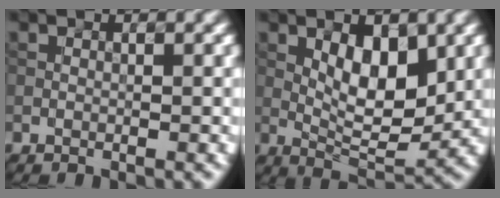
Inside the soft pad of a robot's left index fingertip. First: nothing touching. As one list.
[{"total": 5.5, "force": [1.4, 2.2, 4.8], "torque": [-0.073, -0.004, 0.025]}]